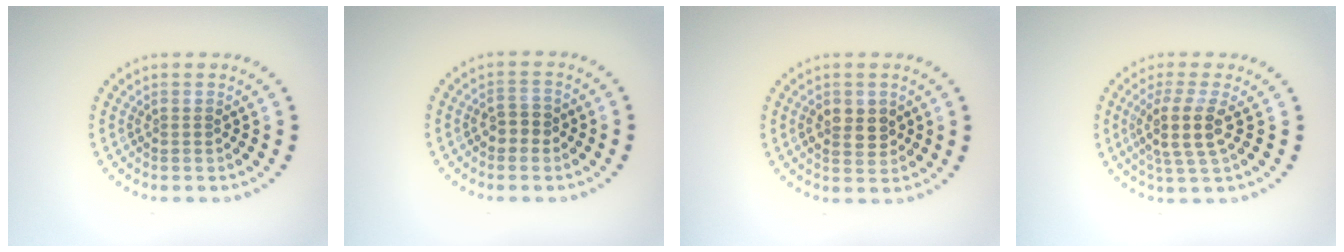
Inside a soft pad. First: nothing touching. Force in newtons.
{"total": 1.9, "press": 1.7, "slide": 0.7}
{"total": 2.7, "press": 2.7, "slide": 0.4}
{"total": 3.6, "press": 2.9, "slide": 2.2}